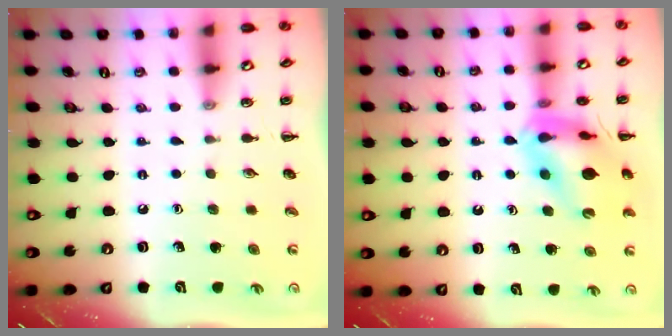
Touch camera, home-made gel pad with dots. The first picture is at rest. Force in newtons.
{"total": 15.1, "press": 14.9, "slide": 2.7}